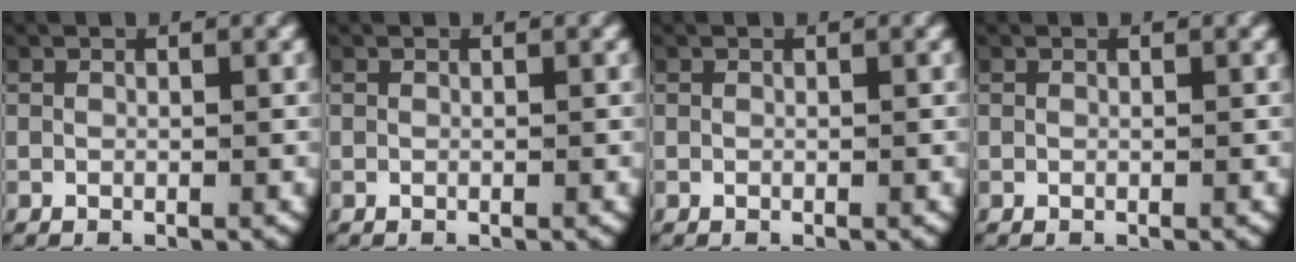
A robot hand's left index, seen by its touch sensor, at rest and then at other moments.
{"total": 0.0}
{"total": 0.0}
{"total": 0.0}